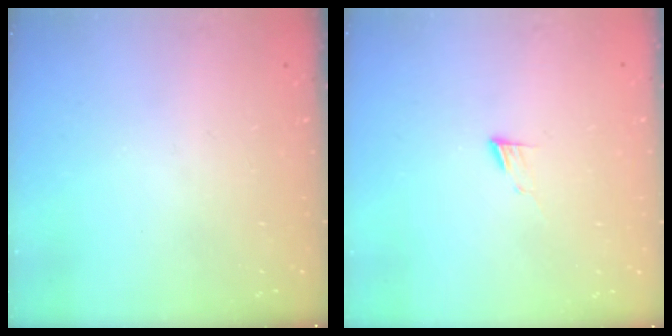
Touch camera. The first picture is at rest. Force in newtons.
{"total": 5.0, "press": 4.9, "slide": 0.5}